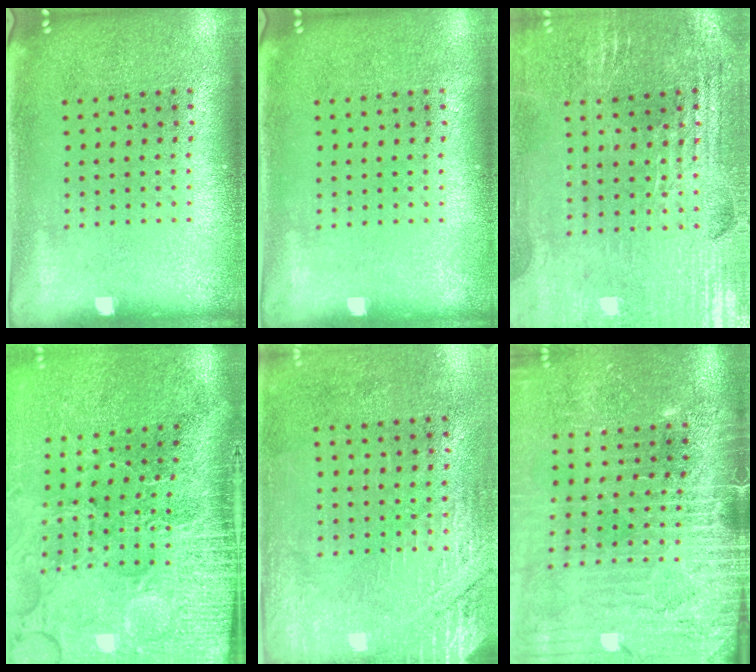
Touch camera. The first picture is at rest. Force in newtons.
{"total": 0.0}
{"total": 2.9, "press": 2.8, "slide": 0.4}
{"total": 5.0, "press": 4.0, "slide": 2.9}
{"total": 2.8, "press": 2.5, "slide": 1.4}
{"total": 3.8, "press": 3.4, "slide": 1.7}